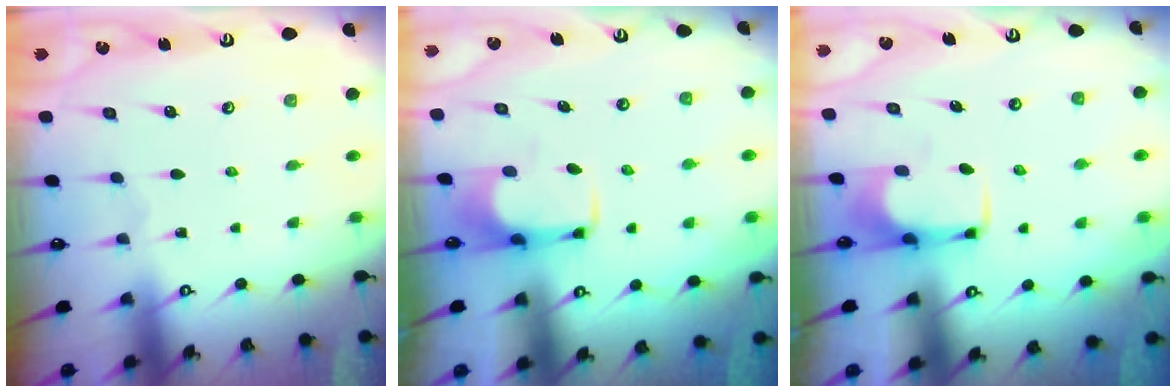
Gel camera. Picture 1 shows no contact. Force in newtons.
{"total": 1.5, "press": 1.4, "slide": 0.4}
{"total": 2.1, "press": 2.0, "slide": 0.4}